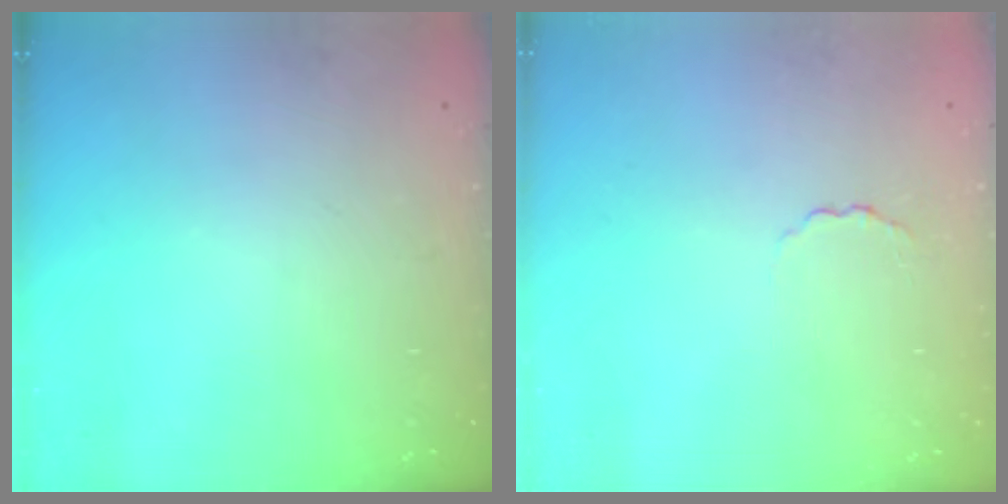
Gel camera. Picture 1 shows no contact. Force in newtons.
{"total": 2.0, "press": 1.9, "slide": 0.4}